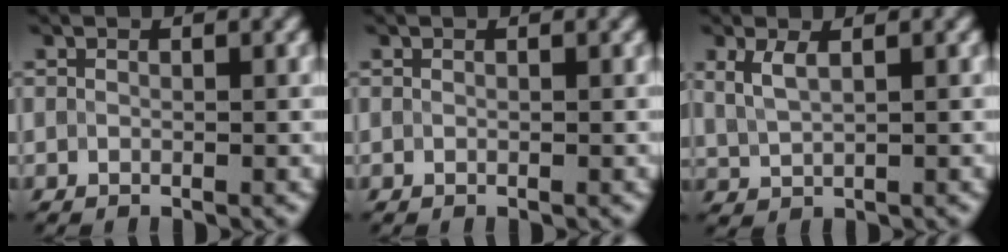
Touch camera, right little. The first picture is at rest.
{"total": 0.0}
{"total": 2.1, "force": [1.0, 0.8, 1.6], "torque": [-0.040, -0.001, 0.026]}